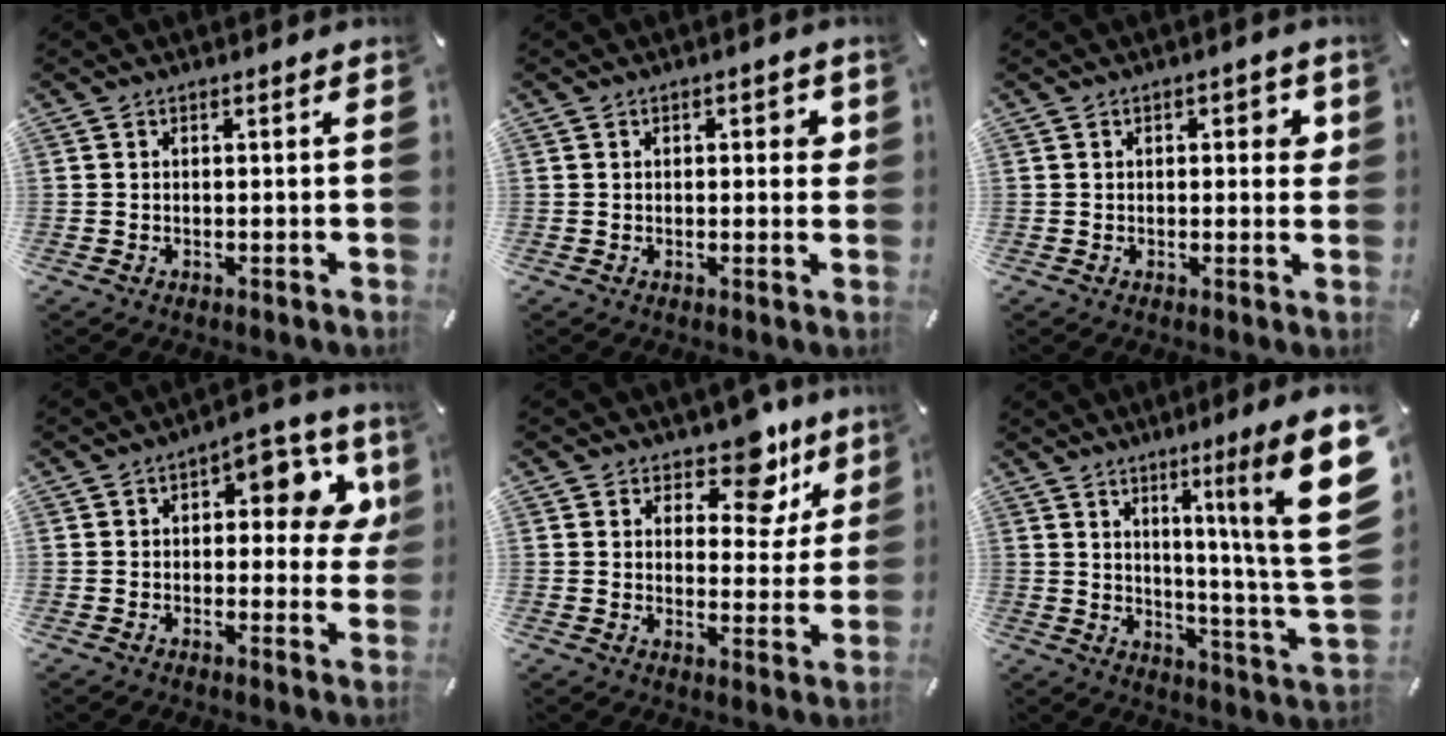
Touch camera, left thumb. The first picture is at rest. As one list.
[{"total": 3.3, "force": [0.7, 1.6, 2.9], "torque": [-0.035, -0.001, 0.005]}, {"total": 4.0, "force": [0.9, 1.8, 3.4], "torque": [-0.046, 0.000, 0.008]}, {"total": 11.4, "force": [3.5, 5.7, 9.2], "torque": [-0.107, -0.020, 0.053]}, {"total": 11.2, "force": [7.9, 5.5, 5.8], "torque": [-0.070, -0.054, 0.134]}, {"total": 18.6, "force": [8.5, 0.4, 16.5], "torque": [-0.235, -0.081, 0.115]}]